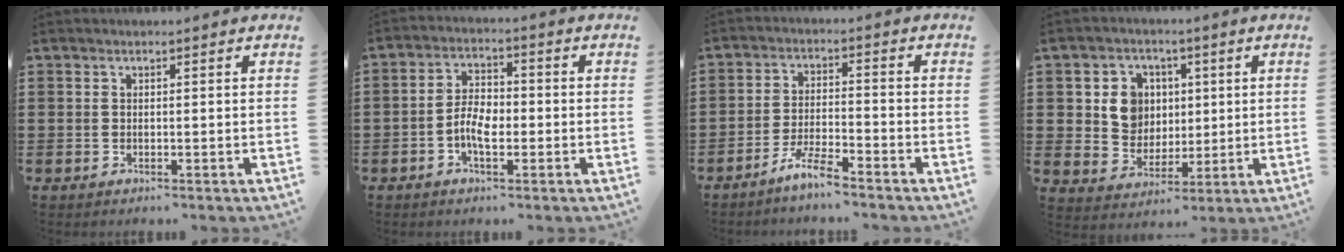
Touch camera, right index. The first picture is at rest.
{"total": 4.9, "force": [-1.6, 2.5, 3.9], "torque": [-0.080, 0.005, -0.031]}
{"total": 4.8, "force": [-4.3, 0.0, 2.1], "torque": [-0.060, -0.004, -0.087]}
{"total": 7.1, "force": [1.5, 6.4, 2.5], "torque": [-0.063, 0.015, 0.023]}